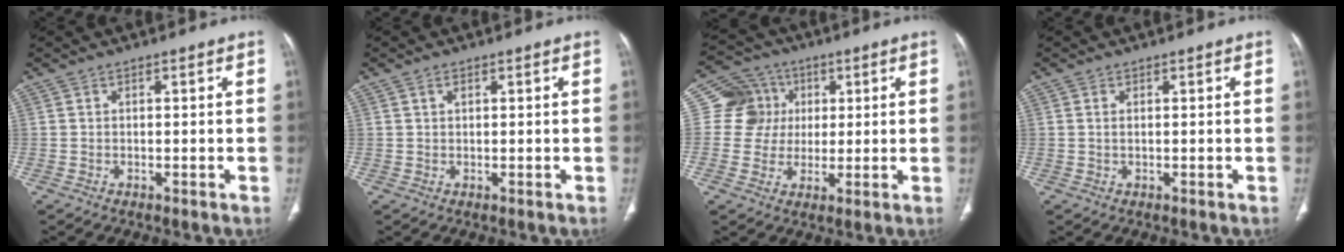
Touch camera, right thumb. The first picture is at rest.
{"total": 1.0, "force": [0.5, 0.6, 0.6], "torque": [-0.011, 0.001, 0.009]}
{"total": 9.0, "force": [1.7, 8.7, 1.6], "torque": [0.012, 0.008, 0.025]}
{"total": 0.7, "force": [0.2, 0.3, 0.6], "torque": [-0.019, 0.003, 0.007]}